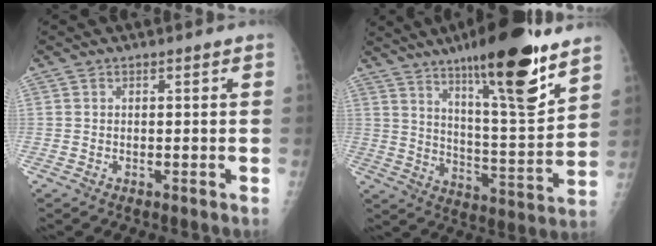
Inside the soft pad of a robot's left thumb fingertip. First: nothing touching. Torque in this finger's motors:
{"motor_torque": [1.15, -0.17, 1.68, -1.08, 0.48]}